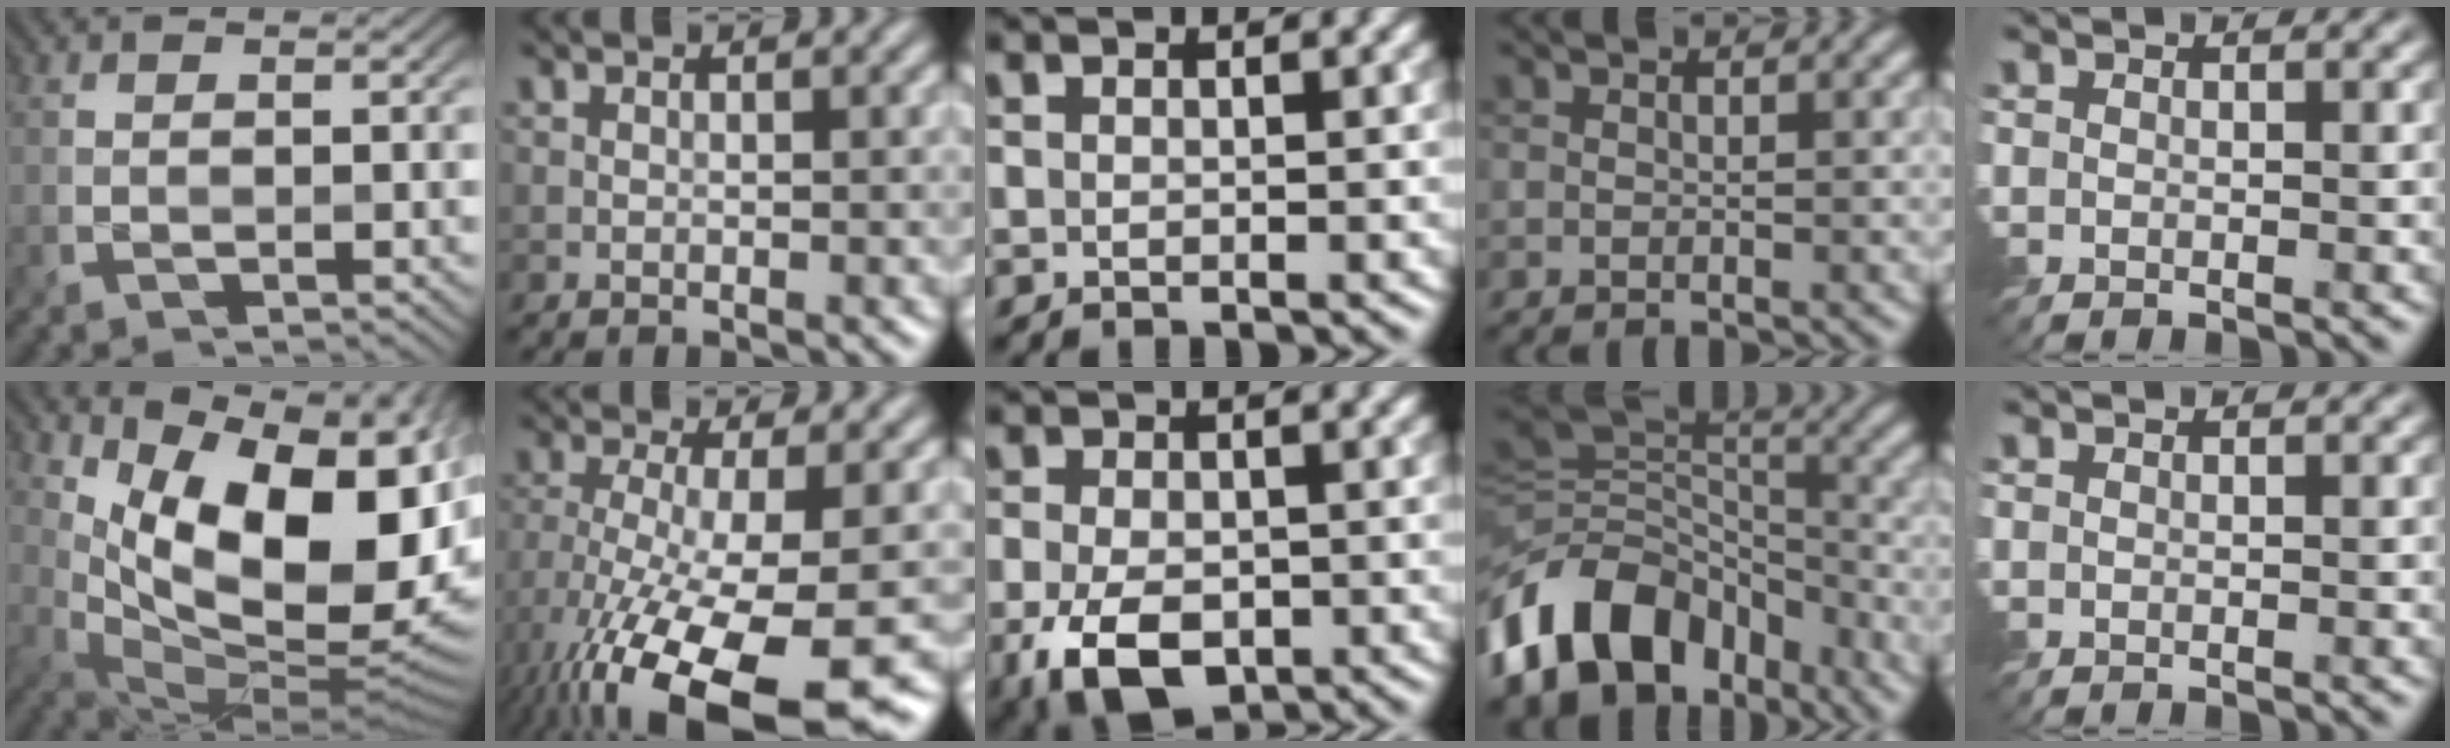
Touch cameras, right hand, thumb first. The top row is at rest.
{"thumb": {"total": 16.2, "force": [4.3, 8.6, 13.1], "torque": [-0.198, -0.017, 0.089]}, "index": {"total": 14.9, "force": [-8.7, 4.0, 11.4], "torque": [-0.238, -0.045, -0.135]}, "middle": {"total": 7.1, "force": [-2.7, 4.3, 4.9], "torque": [-0.106, -0.018, -0.047]}, "ring": {"total": 12.8, "force": [-6.5, 8.4, 7.0], "torque": [-0.136, 0.014, -0.127]}}